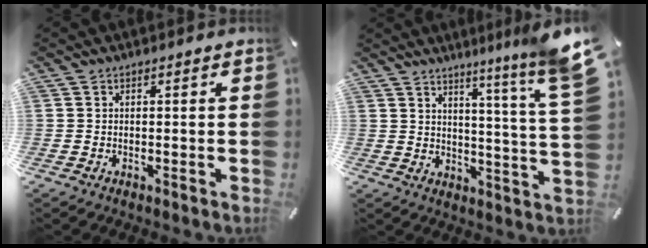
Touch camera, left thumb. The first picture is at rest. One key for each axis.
{"total": 10.8, "fx": 7.8, "fy": -0.9, "fz": 7.4, "tx": -0.116, "ty": -0.068, "tz": 0.118}